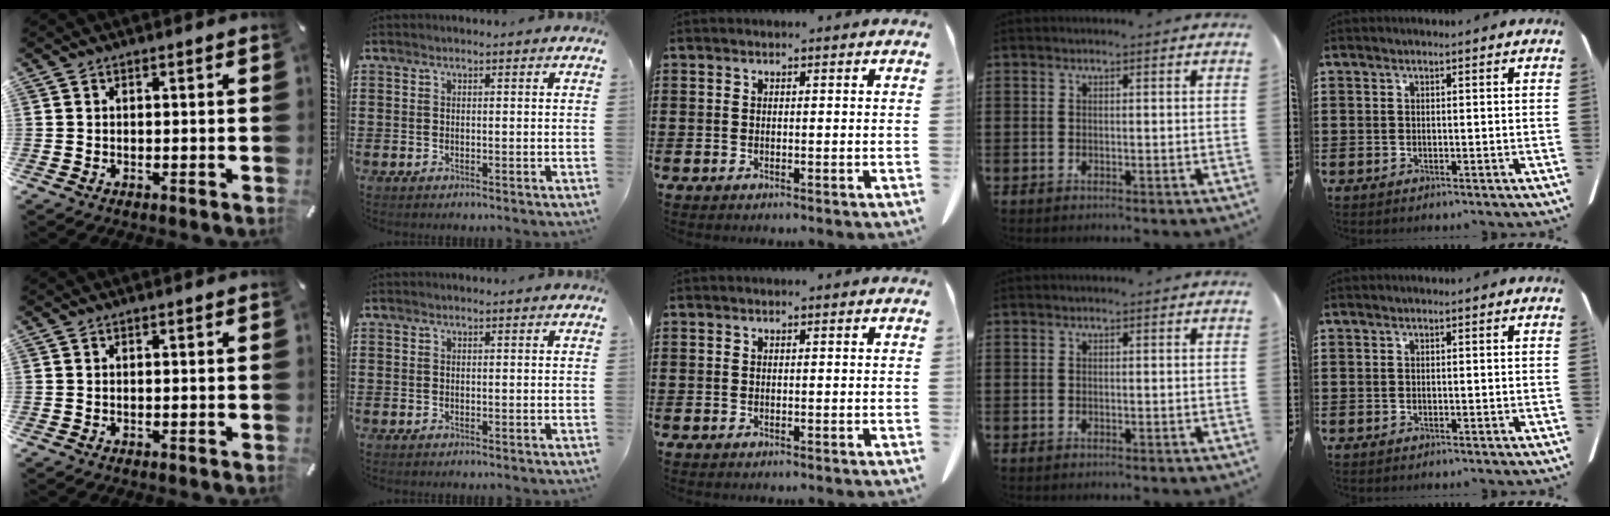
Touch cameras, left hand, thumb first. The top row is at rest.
{}